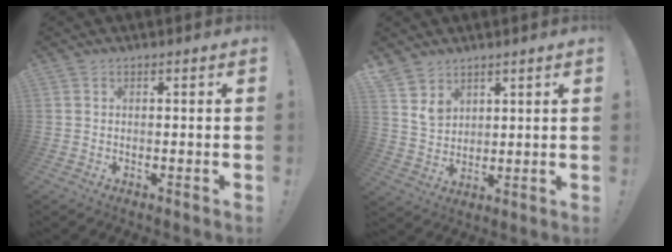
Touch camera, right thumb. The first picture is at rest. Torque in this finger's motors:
{"motor_torque": [-0.11, -0.02, -0.64, 0.14, -0.04]}